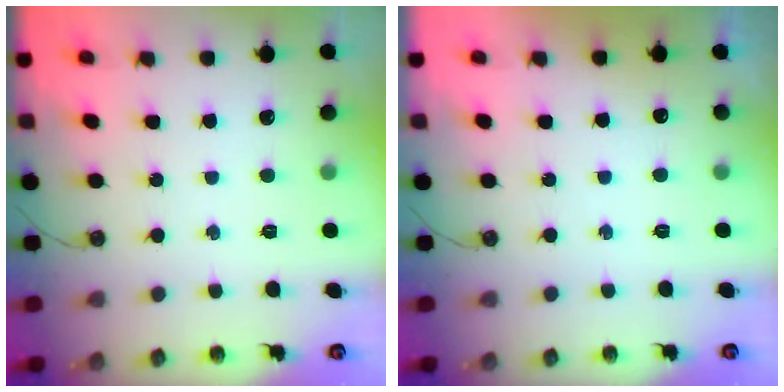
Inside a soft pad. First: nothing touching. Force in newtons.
{"total": 12.3, "press": 2.1, "slide": 12.1}